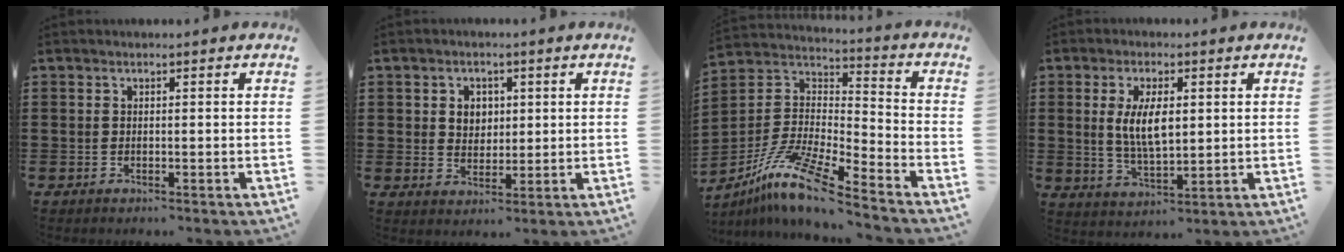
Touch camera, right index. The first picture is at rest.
{"total": 3.4, "force": [0.9, 3.0, 1.3], "torque": [-0.030, 0.007, 0.012]}
{"total": 11.8, "force": [-9.2, 1.1, 7.3], "torque": [-0.160, 0.006, -0.186]}
{"total": 7.0, "force": [1.0, 2.9, 6.3], "torque": [-0.123, 0.002, 0.012]}